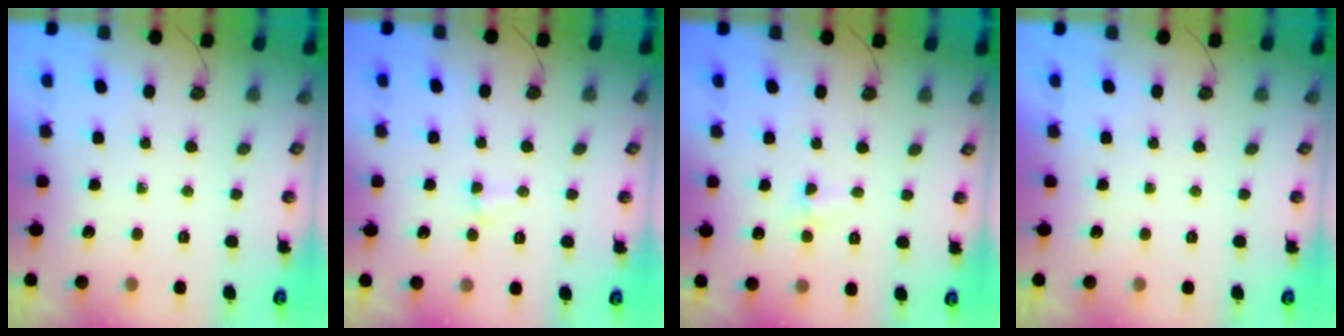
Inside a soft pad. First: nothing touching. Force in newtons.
{"total": 2.9, "press": 2.8, "slide": 0.6}
{"total": 2.9, "press": 2.9, "slide": 0.4}
{"total": 0.0}